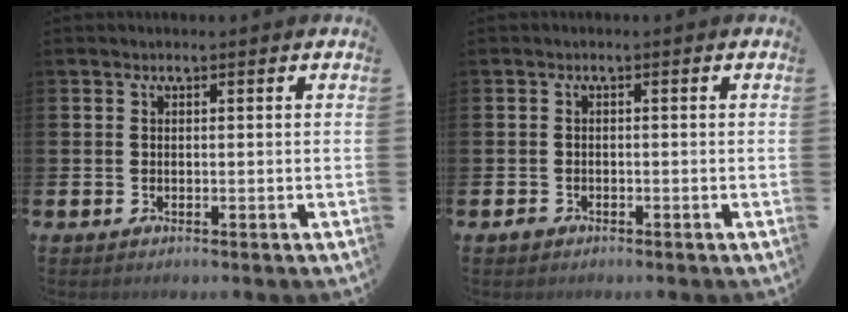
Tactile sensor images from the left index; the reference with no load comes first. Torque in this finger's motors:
{"motor_torque": [-0.16, 0.06, 0.02, 0.00]}